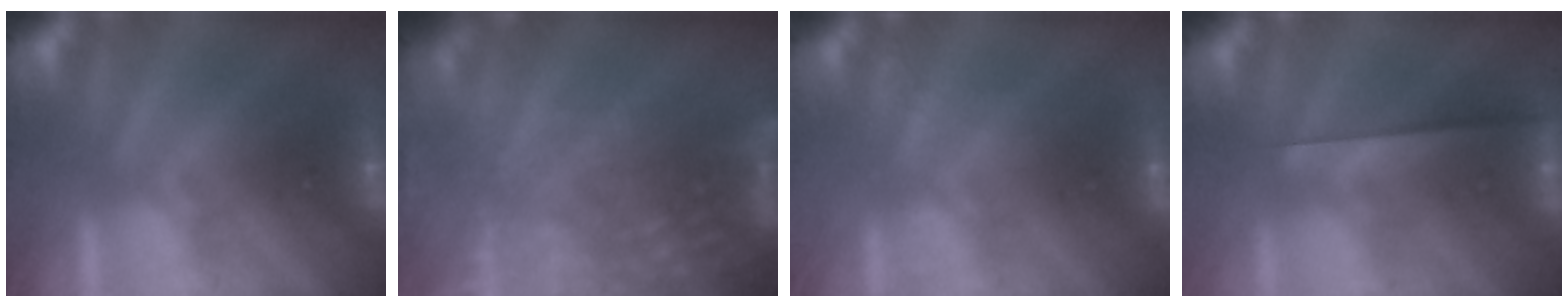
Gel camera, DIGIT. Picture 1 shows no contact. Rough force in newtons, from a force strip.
{"total": 7.7}
{"total": 2.2}
{"total": 2.3}